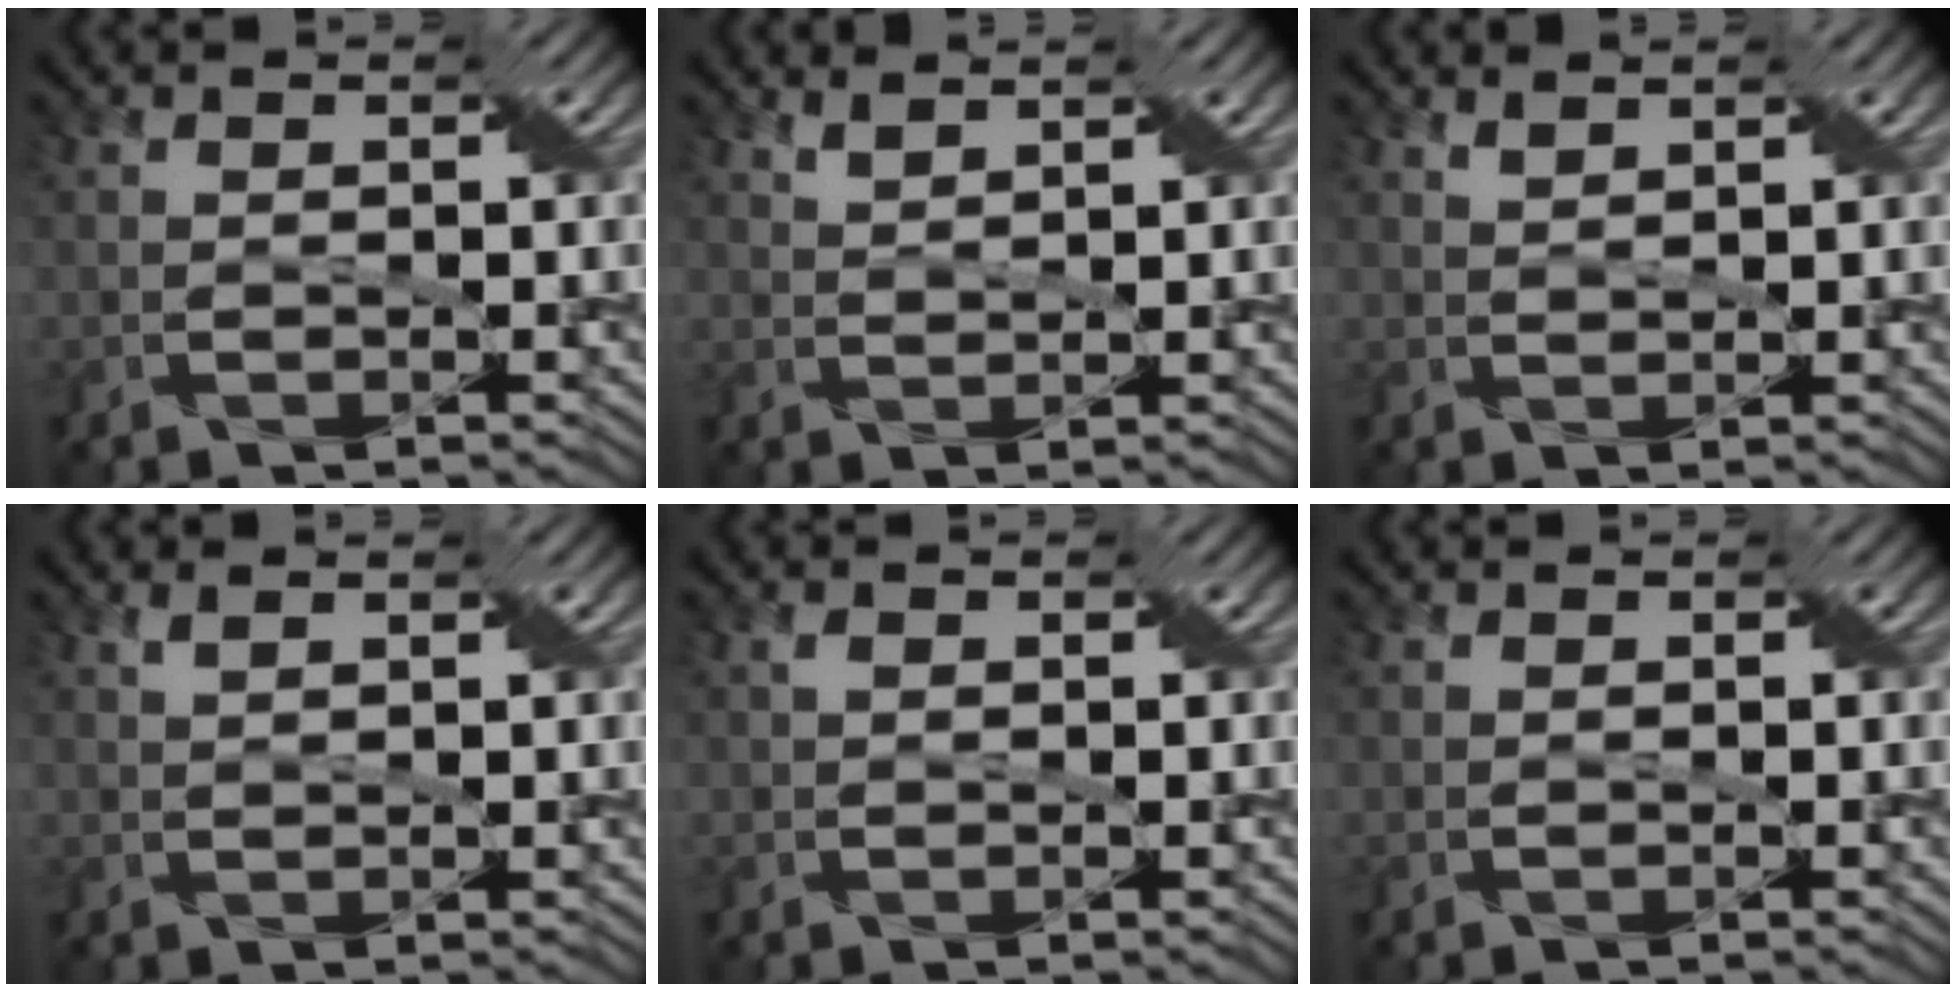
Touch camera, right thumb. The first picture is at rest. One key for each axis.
{"total": 2.0, "fx": 1.8, "fy": -0.4, "fz": 0.6, "tx": -0.017, "ty": 0.005, "tz": 0.037}
{"total": 1.6, "fx": 1.5, "fy": -0.3, "fz": 0.5, "tx": -0.014, "ty": 0.005, "tz": 0.027}
{"total": 1.4, "fx": 1.1, "fy": -0.1, "fz": 0.9, "tx": -0.020, "ty": 0.008, "tz": 0.020}
{"total": 1.0, "fx": 0.4, "fy": 0.6, "fz": 0.7, "tx": -0.012, "ty": 0.003, "tz": 0.006}
{"total": 0.0}